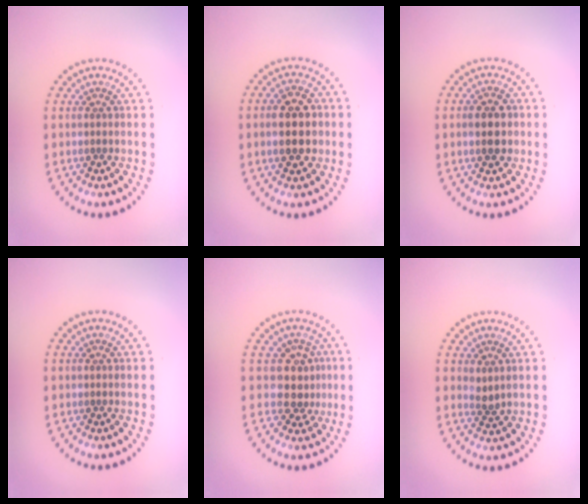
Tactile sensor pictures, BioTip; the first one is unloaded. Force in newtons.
{"total": 4.9, "press": 4.8, "slide": 0.3}
{"total": 2.9, "press": 2.9, "slide": 0.1}
{"total": 0.0}
{"total": 2.9, "press": 2.2, "slide": 1.9}
{"total": 1.2, "press": 1.0, "slide": 0.6}